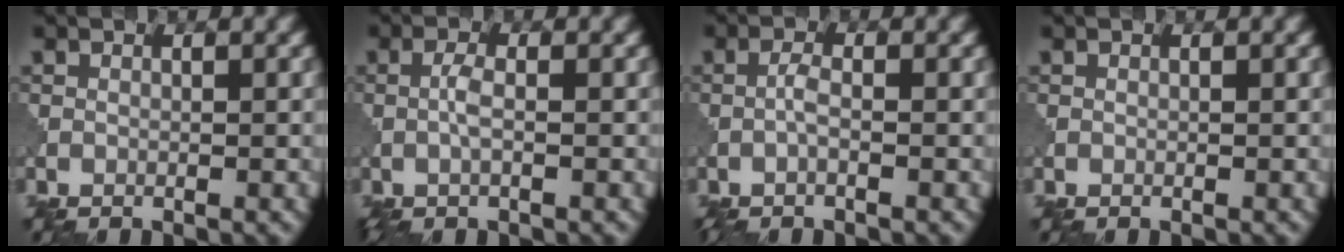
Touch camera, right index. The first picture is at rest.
{"total": 2.0, "force": [-0.4, 0.6, 1.9], "torque": [-0.043, 0.004, -0.011]}
{"total": 1.7, "force": [-0.7, 0.4, 1.4], "torque": [-0.034, 0.003, -0.019]}
{"total": 0.0}